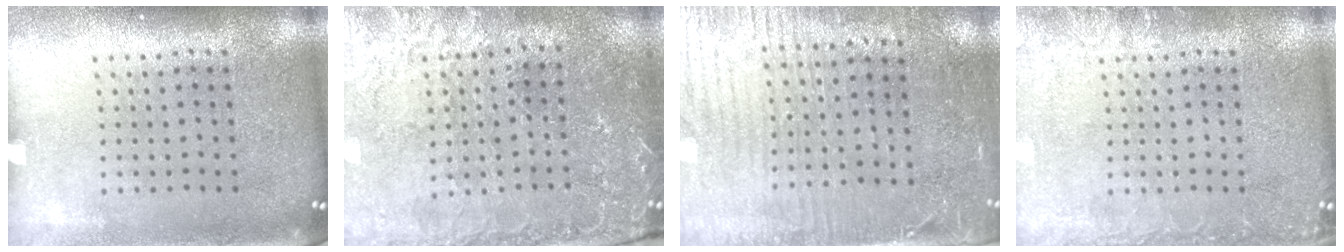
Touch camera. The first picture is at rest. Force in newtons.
{"total": 1.0, "press": 0.9, "slide": 0.3}
{"total": 3.4, "press": 2.9, "slide": 1.7}
{"total": 2.4, "press": 2.4, "slide": 0.4}